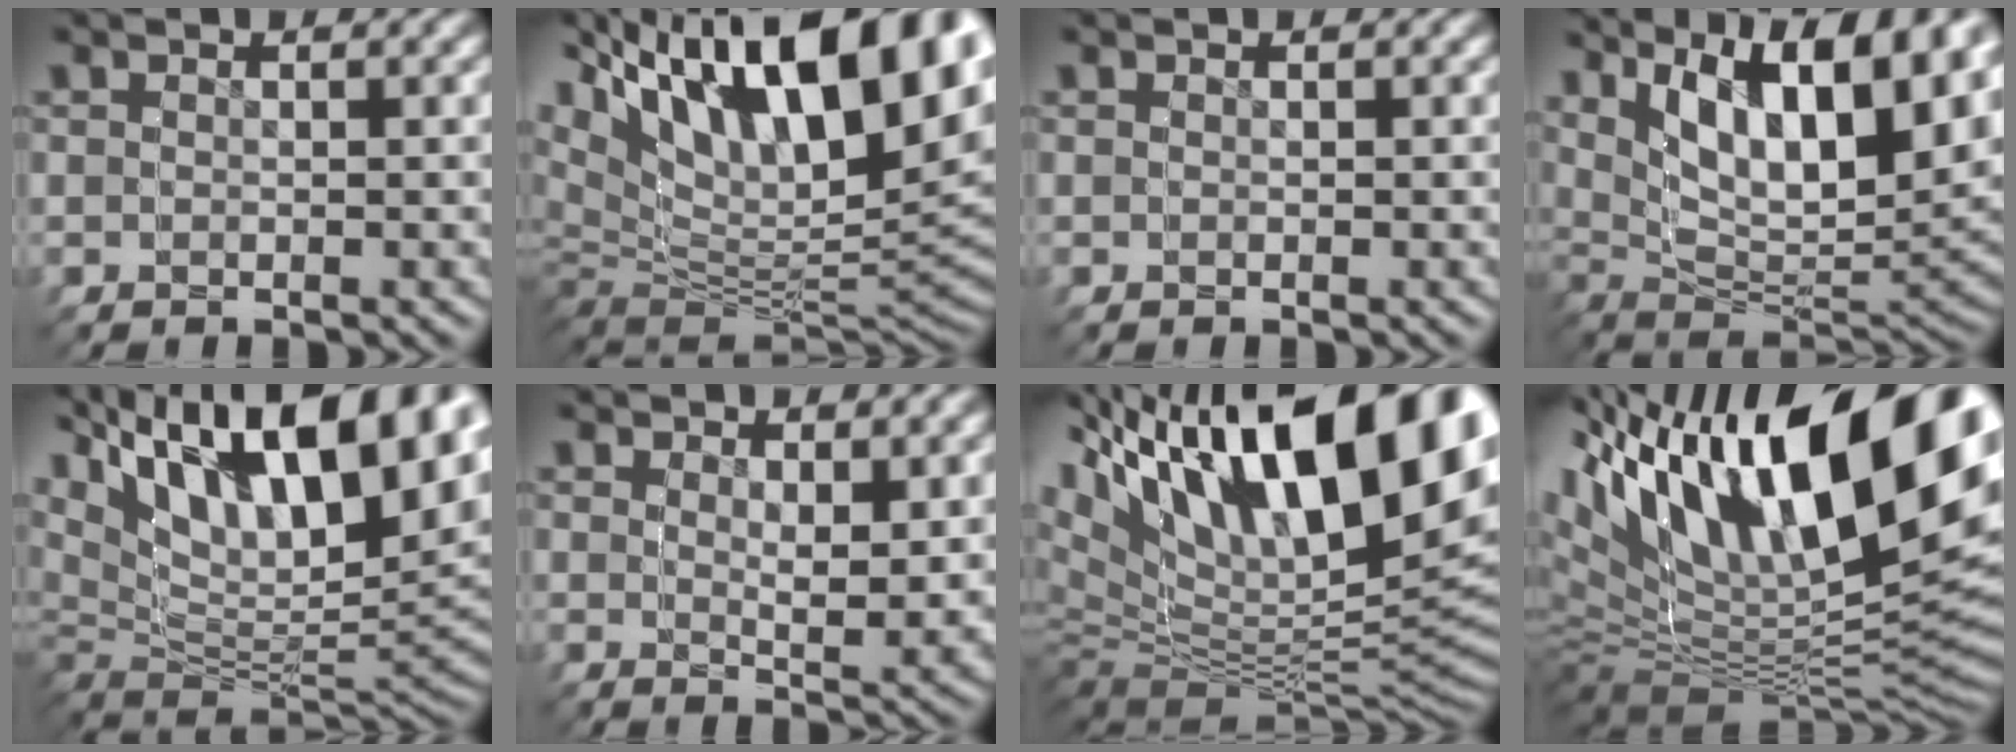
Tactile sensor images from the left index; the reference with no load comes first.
{"total": 16.4, "force": [6.6, 9.6, 11.5], "torque": [-0.173, 0.030, 0.098]}
{"total": 0.0}
{"total": 11.9, "force": [5.4, 6.0, 8.7], "torque": [-0.140, 0.025, 0.085]}
{"total": 12.6, "force": [6.2, 7.3, 8.2], "torque": [-0.150, 0.021, 0.095]}
{"total": 2.8, "force": [2.7, 0.2, -0.3], "torque": [0.013, 0.017, 0.033]}
{"total": 17.5, "force": [4.9, 11.1, 12.6], "torque": [-0.190, 0.013, 0.075]}
{"total": 18.8, "force": [4.9, 10.8, 14.6], "torque": [-0.221, 0.017, 0.076]}